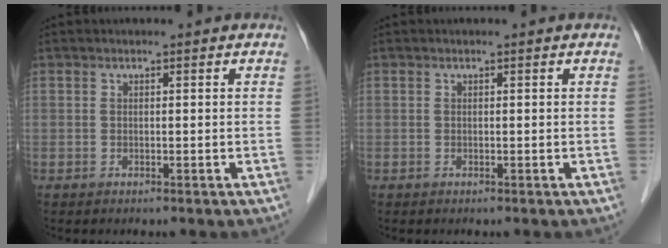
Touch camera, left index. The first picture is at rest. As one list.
[{"total": 0.0}]